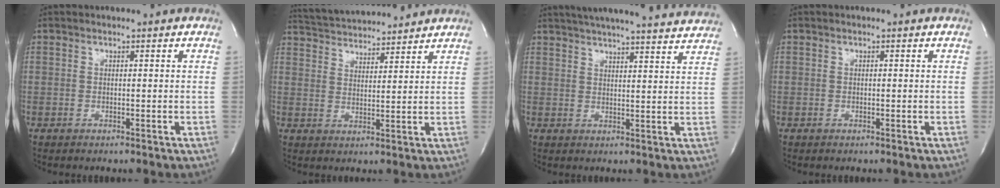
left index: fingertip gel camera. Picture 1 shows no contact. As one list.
[{"total": 12.0, "force": [11.4, 1.5, 3.4], "torque": [-0.069, 0.021, 0.177]}, {"total": 22.3, "force": [20.5, 1.8, 8.6], "torque": [-0.142, -0.006, 0.257]}, {"total": 0.0}]